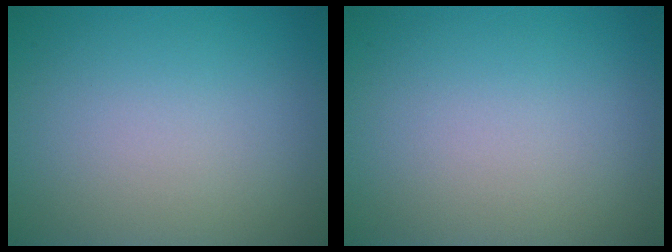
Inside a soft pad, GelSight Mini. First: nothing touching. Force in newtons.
{"total": 0.0}